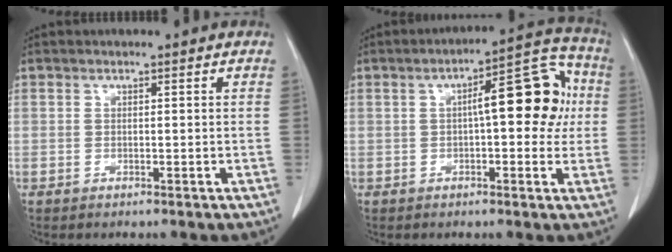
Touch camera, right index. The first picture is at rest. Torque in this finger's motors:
{"motor_torque": [0.99, 0.04, 0.50, 0.10]}